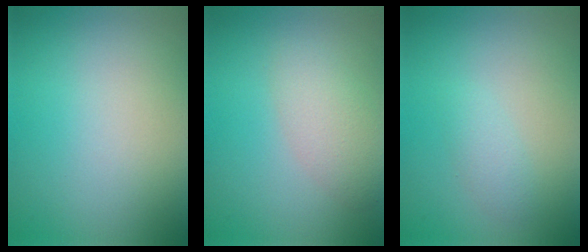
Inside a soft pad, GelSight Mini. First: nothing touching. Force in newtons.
{"total": 3.0, "press": 3.0, "slide": 0.1}
{"total": 1.2, "press": 1.2, "slide": 0.1}